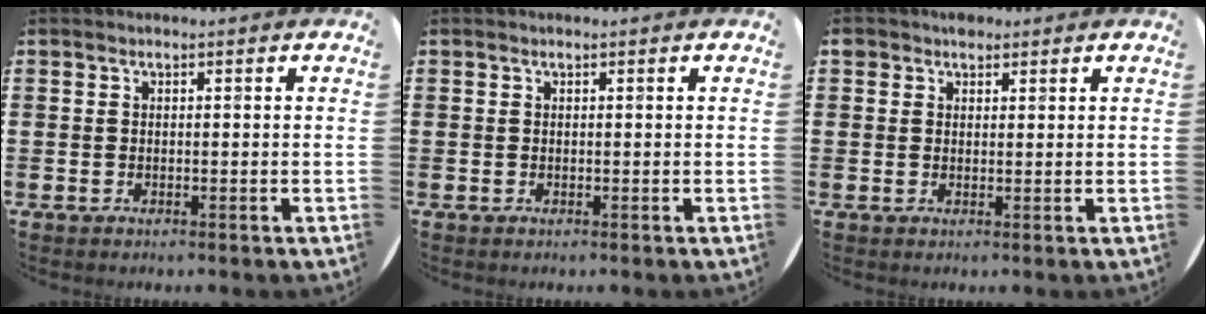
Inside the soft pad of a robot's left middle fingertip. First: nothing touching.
{"total": 0.0}
{"total": 1.9, "force": [1.5, 1.2, 0.2], "torque": [0.011, 0.001, 0.026]}